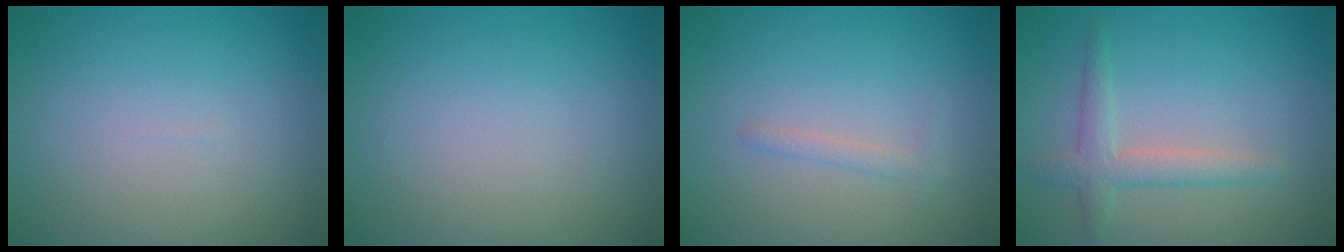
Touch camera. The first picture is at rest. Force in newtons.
{"total": 0.0}
{"total": 1.0, "press": 1.0, "slide": 0.0}
{"total": 2.5, "press": 2.5, "slide": 0.1}